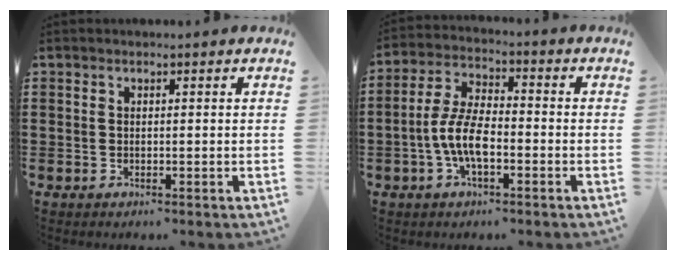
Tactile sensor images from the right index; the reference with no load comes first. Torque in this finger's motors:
{"motor_torque": [1.53, -0.61, 0.97, 0.21]}